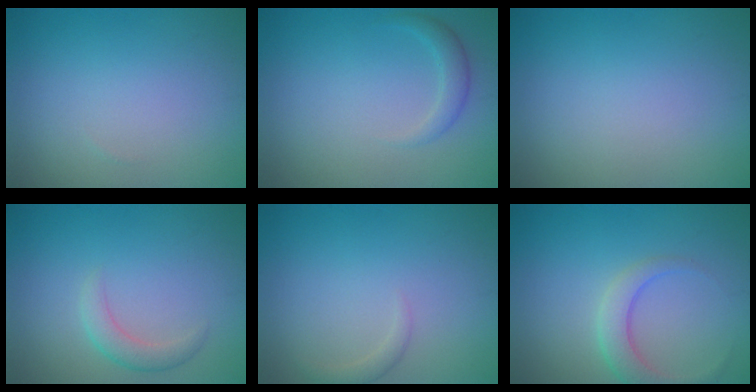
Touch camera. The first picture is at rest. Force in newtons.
{"total": 1.6, "press": 1.6, "slide": 0.1}
{"total": 0.0}
{"total": 1.9, "press": 1.9, "slide": 0.1}
{"total": 1.0, "press": 0.9, "slide": 0.1}
{"total": 2.9, "press": 2.9, "slide": 0.1}